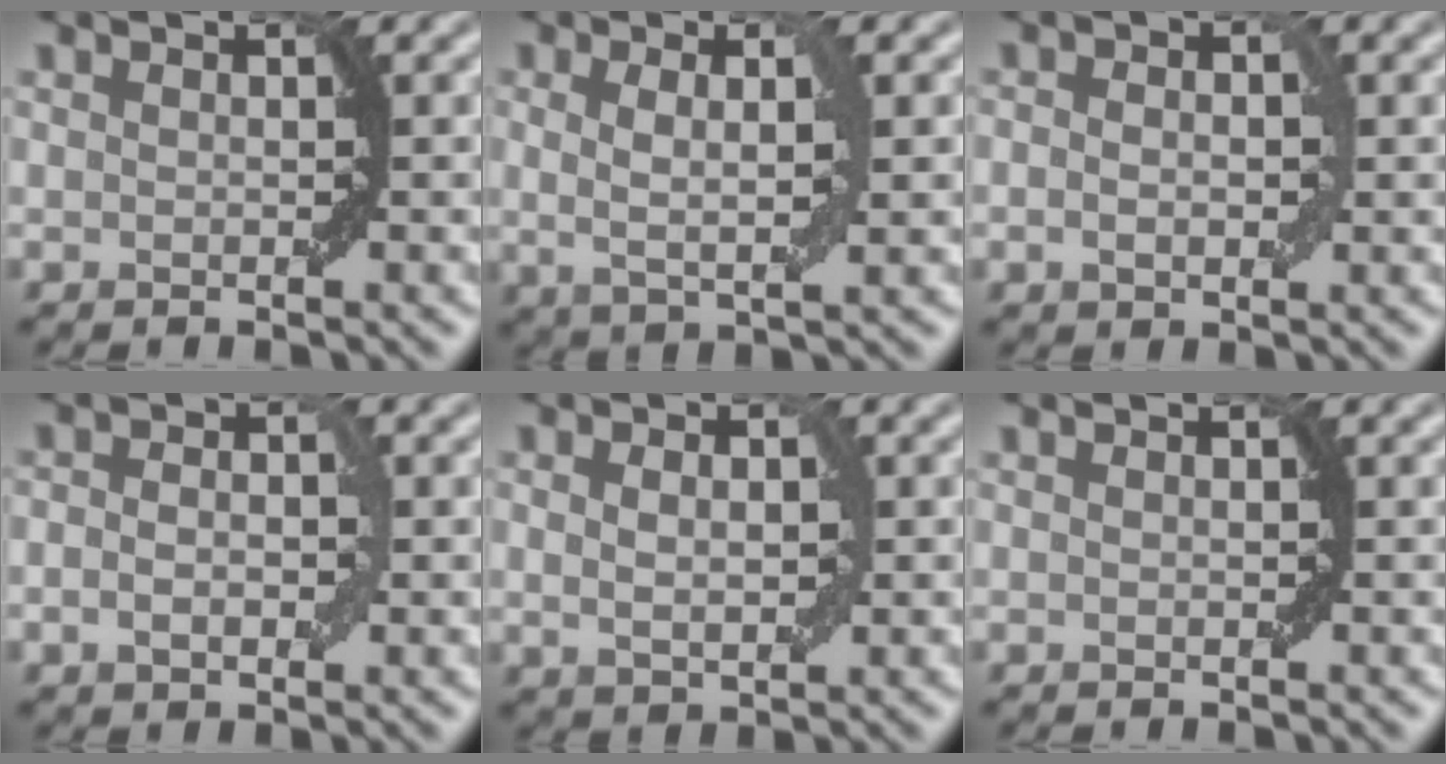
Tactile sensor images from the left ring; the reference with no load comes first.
{"total": 3.1, "force": [0.7, 0.7, 2.9], "torque": [-0.056, -0.004, 0.013]}
{"total": 2.3, "force": [0.0, 1.5, 1.8], "torque": [-0.028, 0.003, 0.000]}
{"total": 2.7, "force": [-0.3, 1.6, 2.1], "torque": [-0.034, 0.003, -0.006]}
{"total": 2.4, "force": [0.4, 1.5, 1.9], "torque": [-0.030, 0.001, 0.011]}
{"total": 0.0}